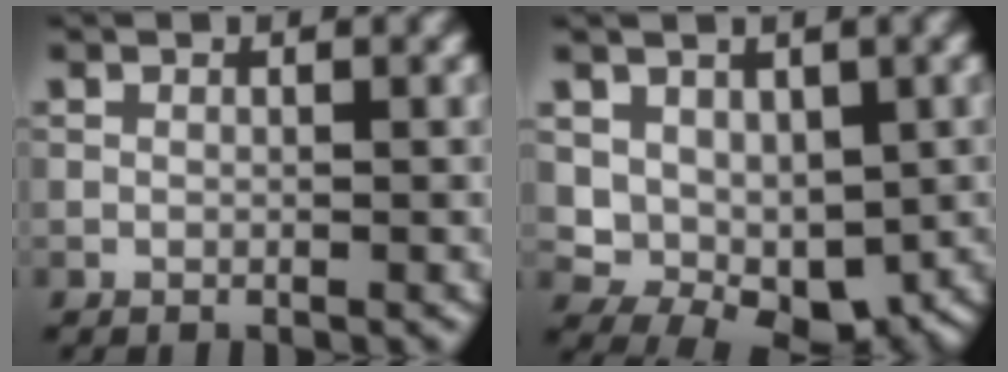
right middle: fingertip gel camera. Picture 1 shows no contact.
{"total": 4.9, "force": [0.5, 3.6, 3.3], "torque": [-0.058, -0.017, 0.017]}